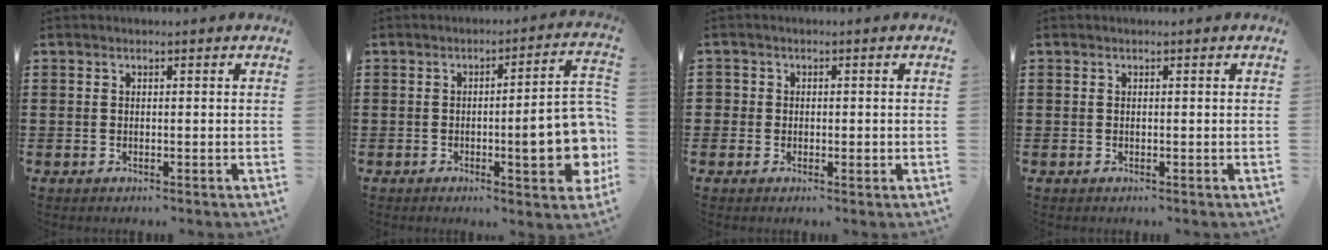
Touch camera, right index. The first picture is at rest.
{"total": 12.0, "force": [-1.9, 2.8, 11.6], "torque": [-0.144, -0.014, -0.030]}
{"total": 1.2, "force": [-0.2, 1.1, 0.4], "torque": [-0.012, 0.001, -0.004]}
{"total": 0.0}